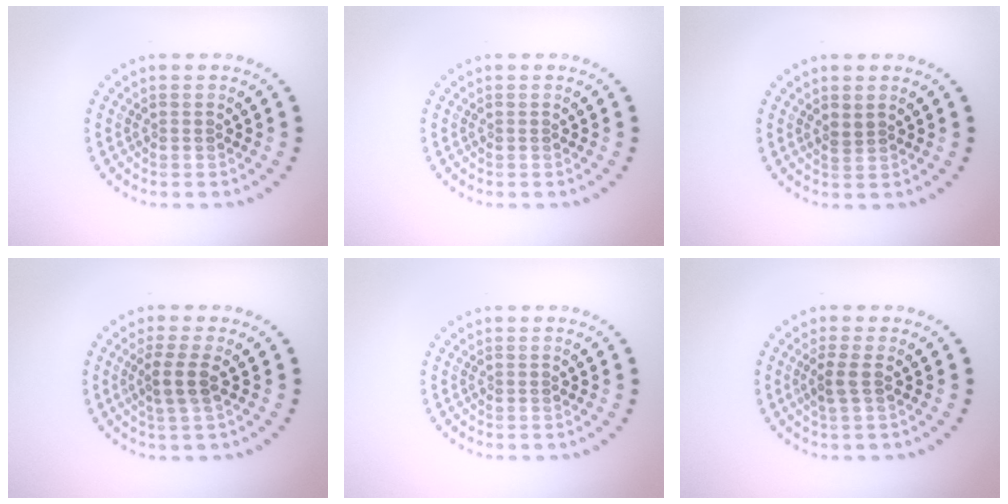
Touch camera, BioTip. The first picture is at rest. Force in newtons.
{"total": 0.0}
{"total": 0.7, "press": 0.5, "slide": 0.5}
{"total": 2.3, "press": 1.8, "slide": 1.3}
{"total": 0.0}
{"total": 1.5, "press": 1.3, "slide": 0.9}